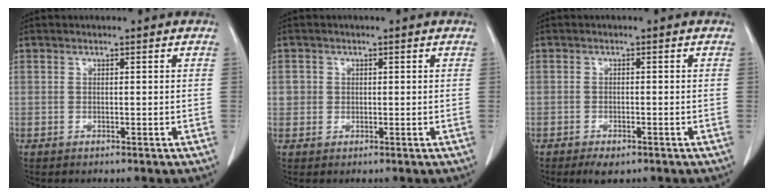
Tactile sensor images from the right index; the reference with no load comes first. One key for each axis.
{"total": 1.8, "fx": 0.3, "fy": 1.8, "fz": 0.3, "tx": 0.006, "ty": 0.004, "tz": 0.002}
{"total": 2.5, "fx": -1.6, "fy": 1.1, "fz": 1.6, "tx": -0.029, "ty": -0.004, "tz": -0.018}